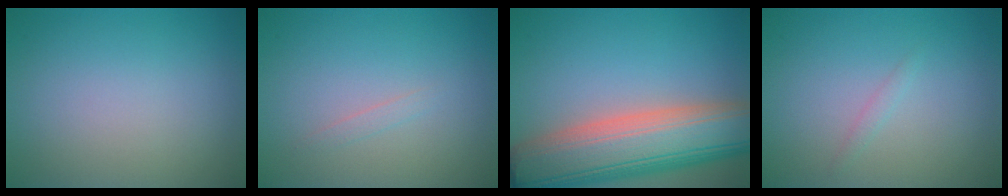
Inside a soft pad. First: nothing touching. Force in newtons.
{"total": 0.6, "press": 0.6, "slide": 0.0}
{"total": 12.0, "press": 11.9, "slide": 1.0}
{"total": 0.6, "press": 0.6, "slide": 0.0}